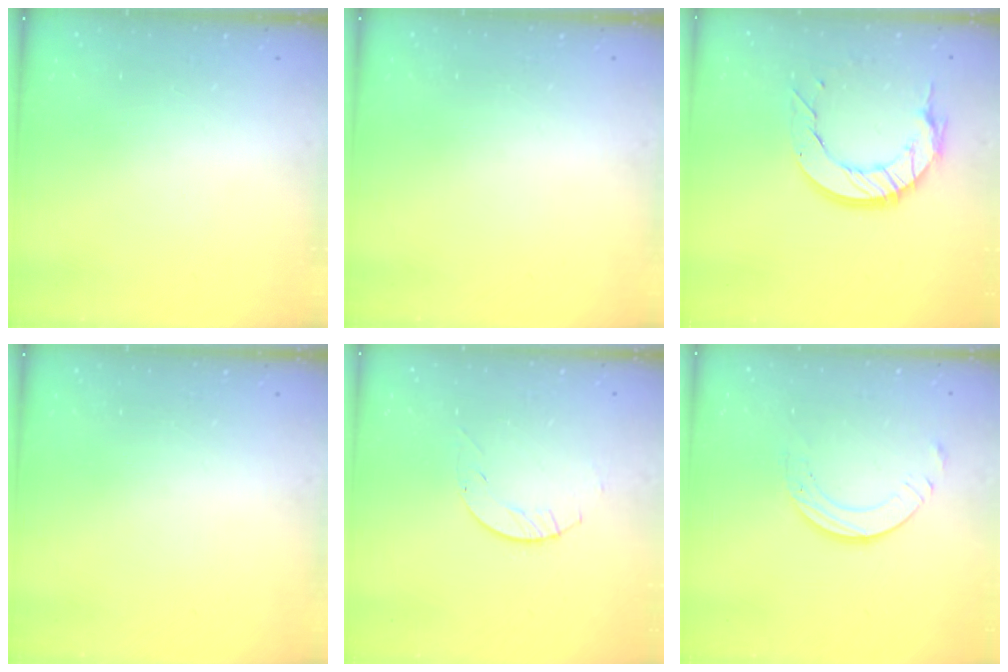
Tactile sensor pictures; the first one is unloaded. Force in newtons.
{"total": 0.0}
{"total": 12.5, "press": 12.4, "slide": 0.9}
{"total": 0.0}
{"total": 2.9, "press": 2.9, "slide": 0.4}
{"total": 5.8, "press": 5.8, "slide": 0.6}